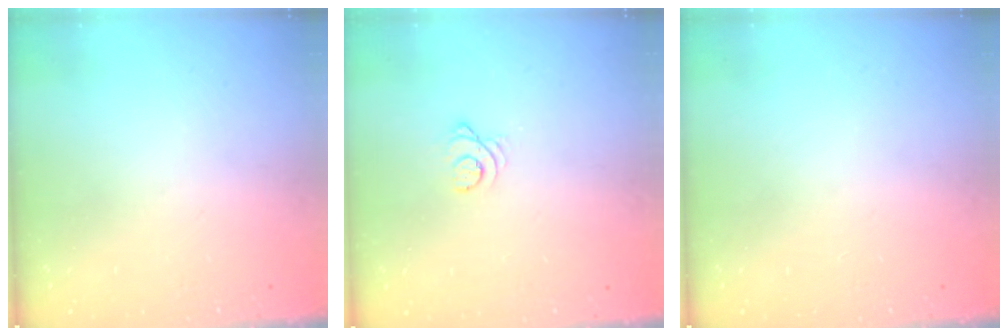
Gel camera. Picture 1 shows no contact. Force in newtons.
{"total": 2.7, "press": 2.7, "slide": 0.3}
{"total": 0.0}